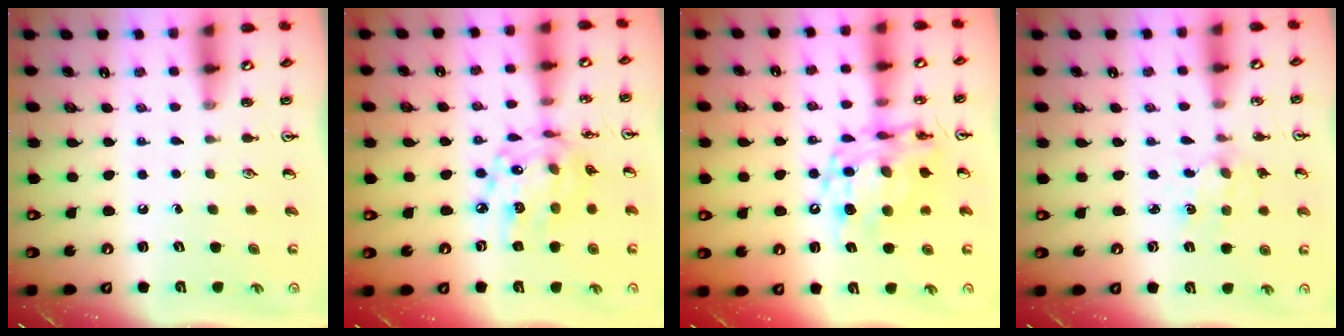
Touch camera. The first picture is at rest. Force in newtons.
{"total": 15.5, "press": 15.4, "slide": 0.9}
{"total": 14.2, "press": 14.1, "slide": 1.3}
{"total": 4.1, "press": 4.1, "slide": 0.6}